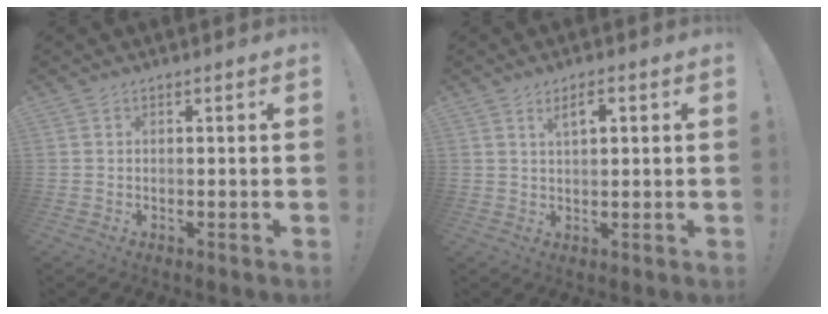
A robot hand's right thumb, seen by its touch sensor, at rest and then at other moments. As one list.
[{"total": 4.0, "force": [1.7, 1.5, 3.3], "torque": [-0.045, -0.005, 0.024]}]